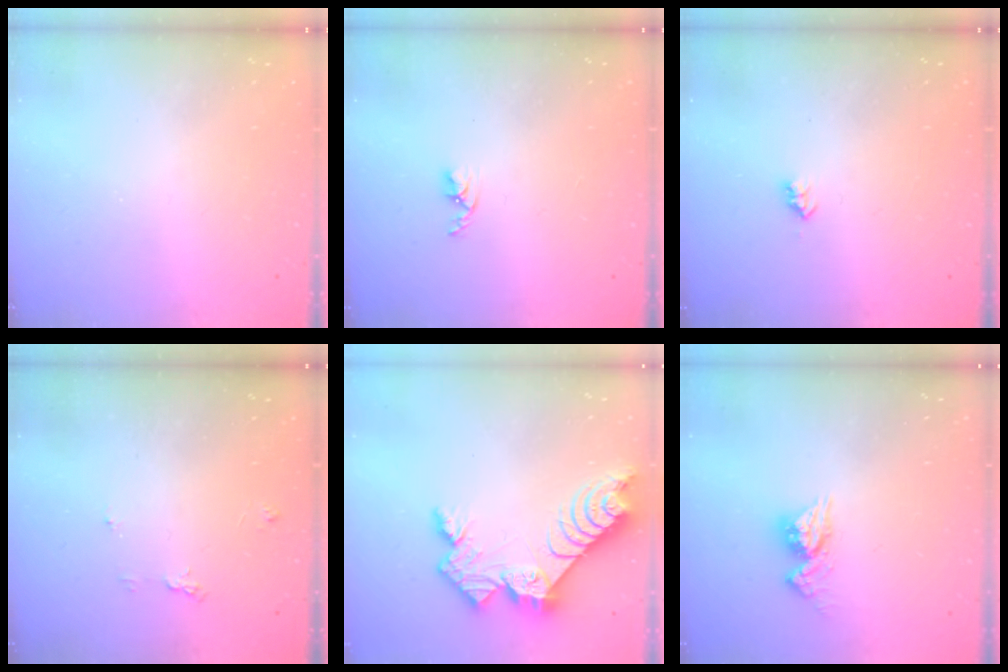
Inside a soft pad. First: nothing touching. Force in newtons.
{"total": 2.7, "press": 2.7, "slide": 0.5}
{"total": 2.6, "press": 2.5, "slide": 0.4}
{"total": 4.3, "press": 4.3, "slide": 0.4}
{"total": 11.2, "press": 11.2, "slide": 0.8}
{"total": 8.3, "press": 8.3, "slide": 0.8}